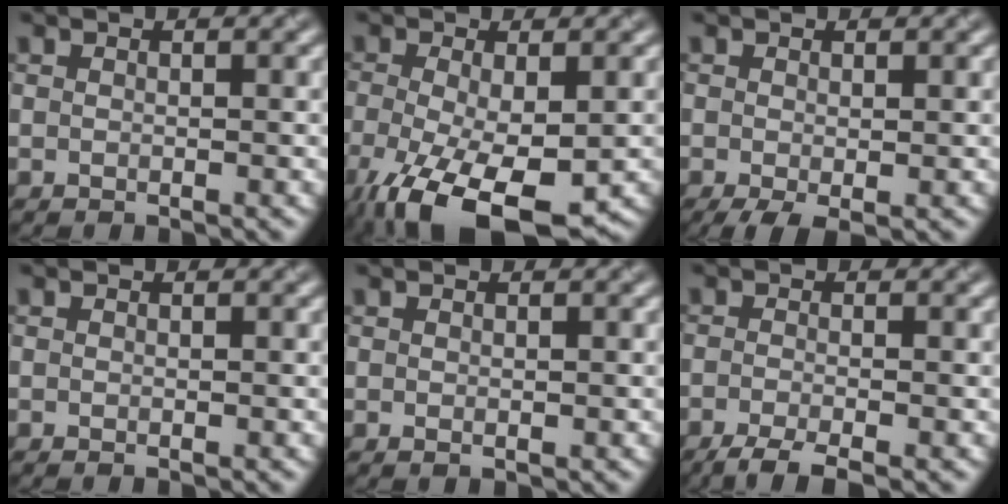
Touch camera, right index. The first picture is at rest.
{"total": 9.1, "force": [-4.2, 3.6, 7.3], "torque": [-0.150, -0.028, -0.064]}
{"total": 2.2, "force": [-0.8, 0.7, 1.9], "torque": [-0.040, -0.009, -0.015]}
{"total": 0.0}
{"total": 0.0}
{"total": 3.4, "force": [-2.3, 0.7, 2.4], "torque": [-0.044, -0.007, -0.053]}